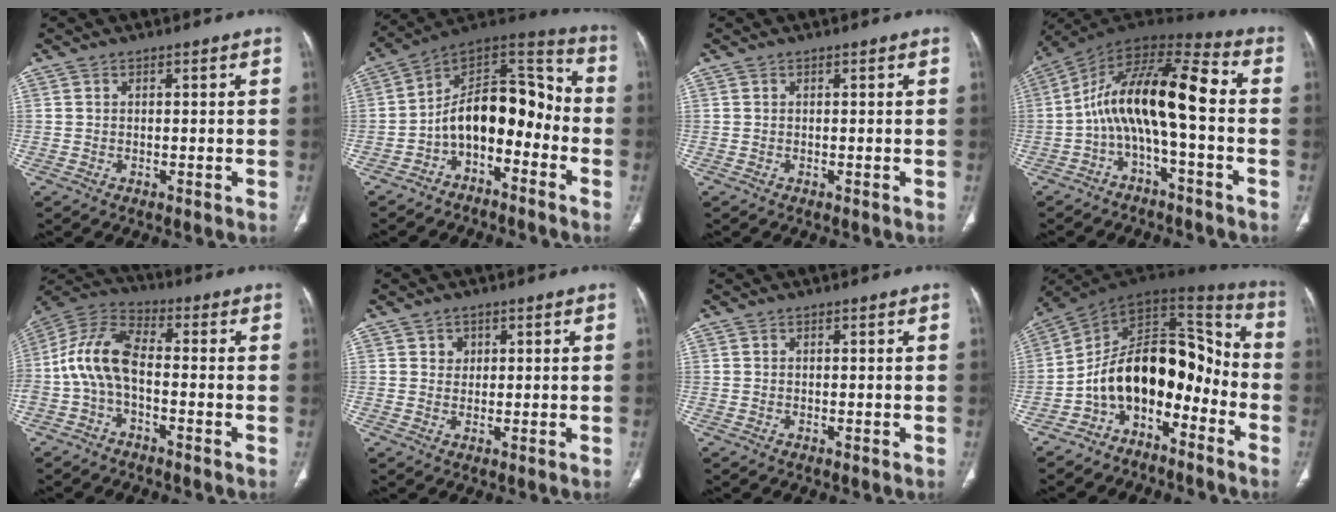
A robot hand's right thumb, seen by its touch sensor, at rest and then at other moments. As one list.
[{"total": 14.6, "force": [-4.9, 8.6, 10.8], "torque": [-0.137, 0.102, -0.091]}, {"total": 0.0}, {"total": 14.8, "force": [-2.3, 5.0, 13.7], "torque": [-0.240, 0.081, -0.051]}, {"total": 11.5, "force": [-2.0, 5.9, 9.7], "torque": [-0.206, 0.037, -0.049]}, {"total": 2.1, "force": [0.9, 1.8, 0.6], "torque": [0.003, -0.004, 0.012]}, {"total": 0.0}, {"total": 17.0, "force": [-6.9, 10.2, 11.6], "torque": [-0.150, 0.119, -0.128]}]